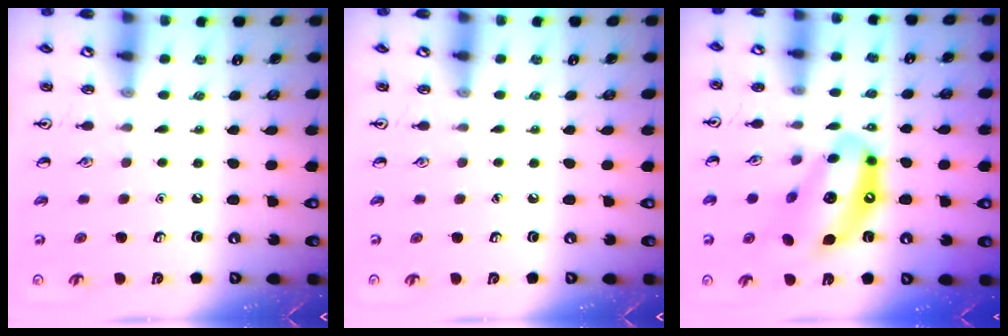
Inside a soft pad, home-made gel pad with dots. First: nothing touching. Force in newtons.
{"total": 0.0}
{"total": 15.3, "press": 14.5, "slide": 4.9}